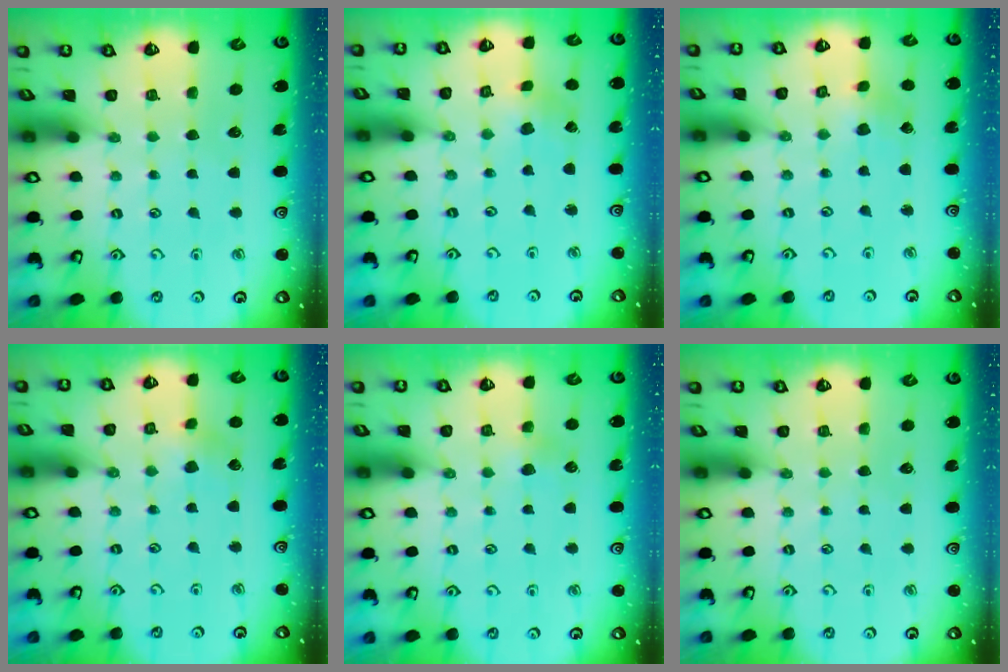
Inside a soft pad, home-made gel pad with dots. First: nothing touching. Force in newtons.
{"total": 1.0, "press": 1.0, "slide": 0.0}
{"total": 1.3, "press": 1.3, "slide": 0.1}
{"total": 3.1, "press": 3.1, "slide": 0.5}
{"total": 2.6, "press": 2.6, "slide": 0.5}
{"total": 0.0}